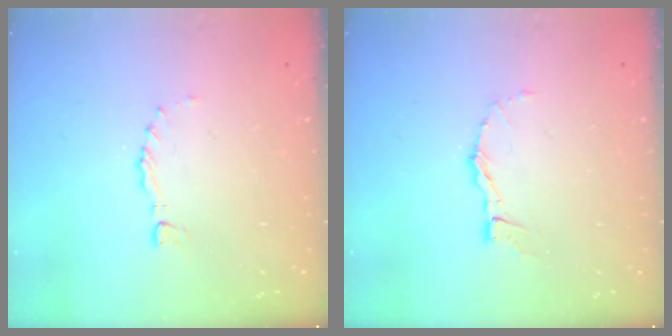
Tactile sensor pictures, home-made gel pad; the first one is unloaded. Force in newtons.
{"total": 3.8, "press": 3.8, "slide": 0.3}